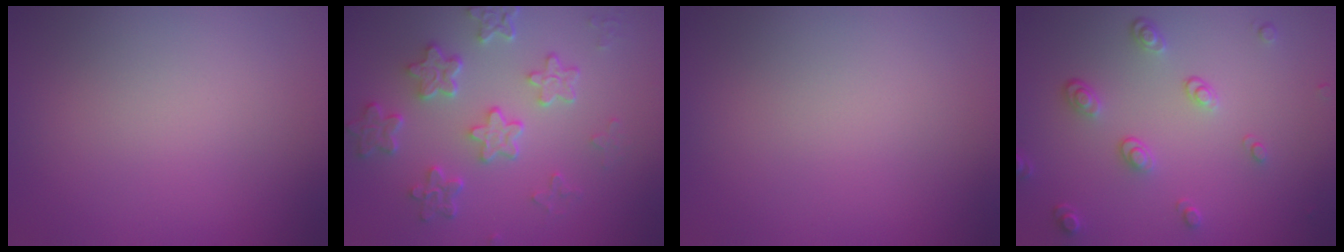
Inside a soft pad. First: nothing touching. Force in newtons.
{"total": 5.3, "press": 4.1, "slide": 3.4}
{"total": 0.0}
{"total": 2.6, "press": 1.7, "slide": 2.0}